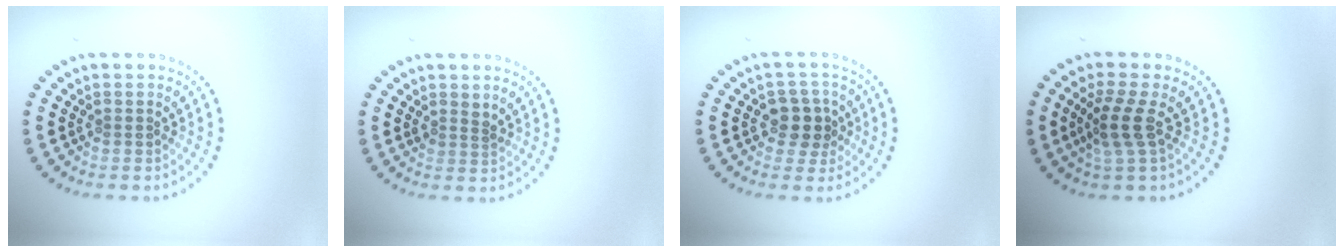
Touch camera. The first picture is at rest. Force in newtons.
{"total": 1.3, "press": 0.9, "slide": 0.9}
{"total": 3.0, "press": 2.8, "slide": 1.1}
{"total": 2.8, "press": 2.4, "slide": 1.4}